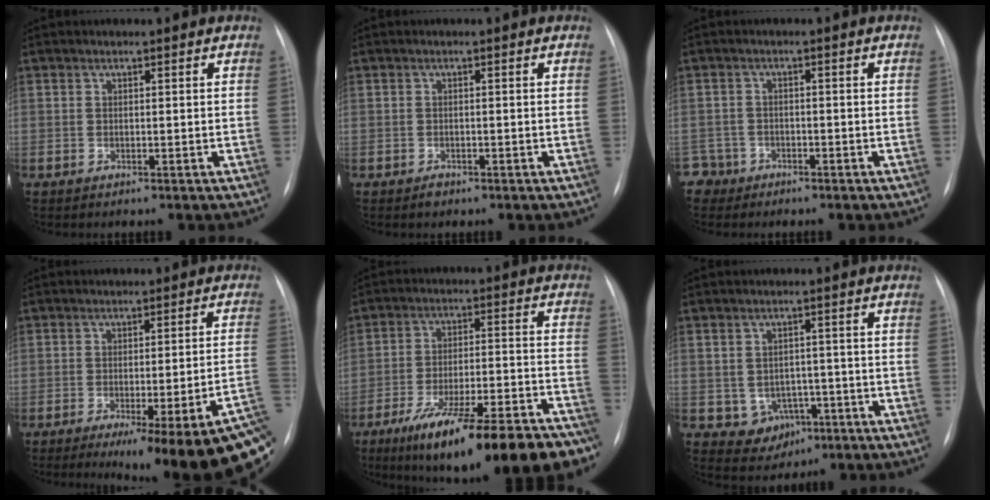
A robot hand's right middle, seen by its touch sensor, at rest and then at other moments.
{"total": 0.7, "force": [-0.4, 0.5, 0.3], "torque": [-0.004, 0.001, -0.006]}
{"total": 3.2, "force": [-2.0, 2.3, -1.0], "torque": [0.020, 0.010, -0.042]}
{"total": 21.1, "force": [-12.6, 2.2, 16.8], "torque": [-0.122, -0.015, -0.157]}
{"total": 23.6, "force": [-17.4, 4.1, 15.4], "torque": [-0.175, 0.010, -0.265]}
{"total": 5.1, "force": [-1.7, 4.4, 1.9], "torque": [-0.022, 0.013, -0.011]}